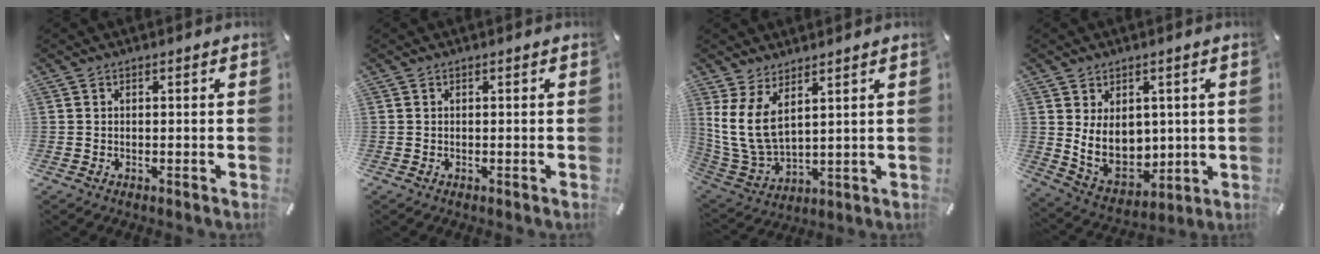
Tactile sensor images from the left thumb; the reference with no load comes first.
{"total": 0.0}
{"total": 10.0, "force": [4.6, 5.3, 7.1], "torque": [-0.176, -0.024, 0.089]}
{"total": 10.8, "force": [2.3, 8.5, 6.2], "torque": [-0.111, -0.028, 0.048]}